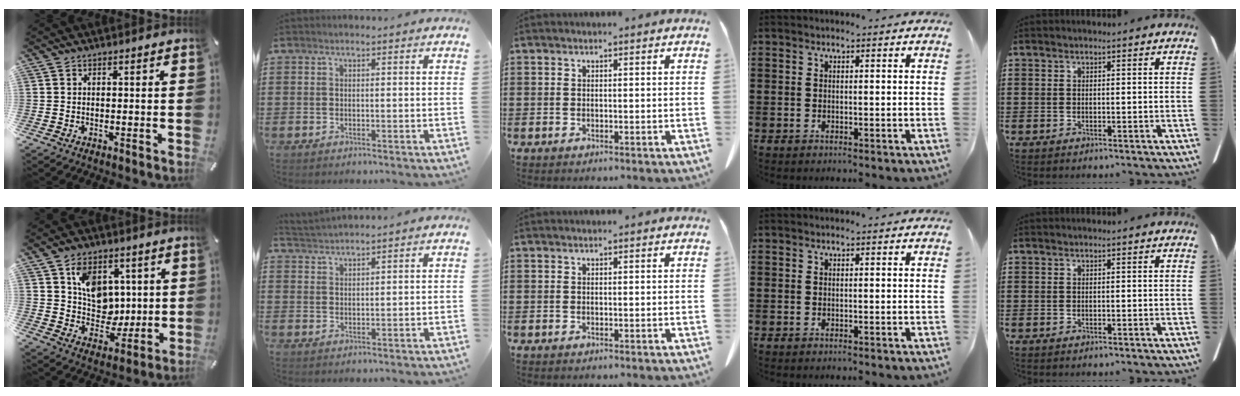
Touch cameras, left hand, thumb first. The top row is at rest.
{"thumb": {"total": 11.4, "force": [3.6, 9.6, 4.9], "torque": [-0.069, -0.011, 0.072]}, "index": {"total": 1.9, "force": [1.9, -0.3, 0.0], "torque": [-0.005, 0.000, 0.037]}}